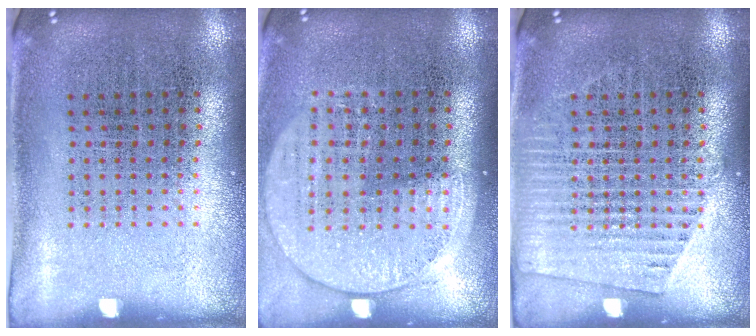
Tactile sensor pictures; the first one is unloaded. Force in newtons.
{"total": 1.5, "press": 1.4, "slide": 0.5}
{"total": 1.7, "press": 1.6, "slide": 0.3}